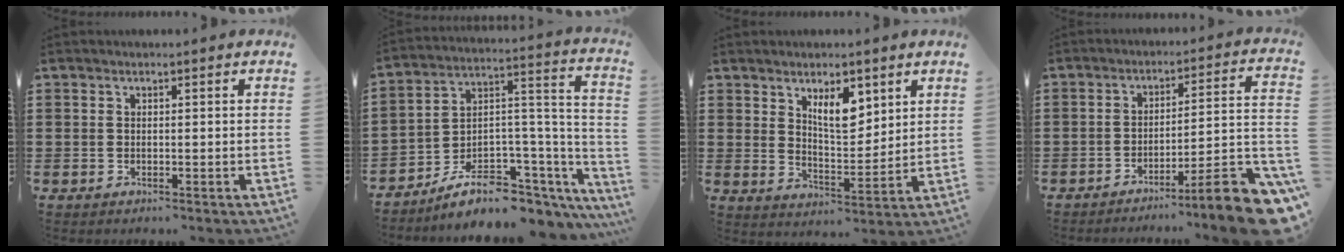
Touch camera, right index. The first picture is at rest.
{"total": 8.2, "force": [-5.7, 4.3, 4.0], "torque": [-0.077, 0.004, -0.099]}
{"total": 6.9, "force": [3.9, 2.9, 4.9], "torque": [-0.083, -0.010, 0.064]}
{"total": 9.7, "force": [-6.9, 0.3, 6.8], "torque": [-0.090, 0.000, -0.131]}